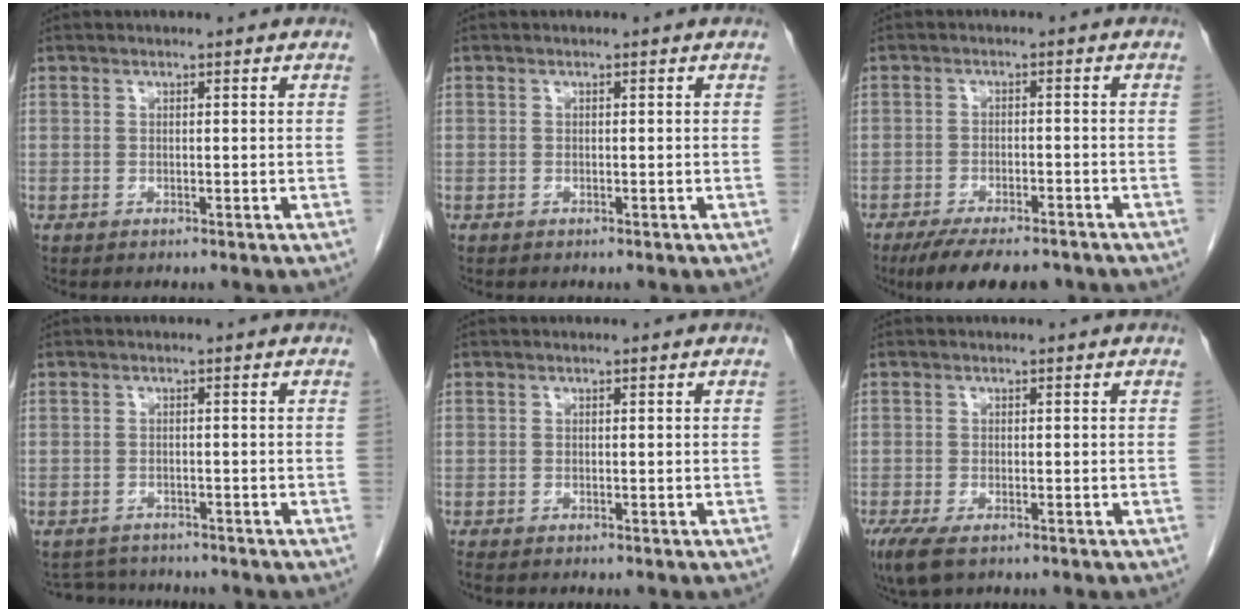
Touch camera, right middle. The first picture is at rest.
{"total": 0.0}
{"total": 10.7, "force": [-8.7, 3.2, 5.4], "torque": [-0.077, -0.009, -0.128]}
{"total": 3.9, "force": [-3.7, 1.1, 0.0], "torque": [-0.001, -0.006, -0.057]}
{"total": 0.7, "force": [-0.6, 0.1, 0.3], "torque": [-0.007, -0.002, -0.010]}
{"total": 4.7, "force": [-2.9, 1.6, 3.3], "torque": [-0.072, -0.015, -0.048]}